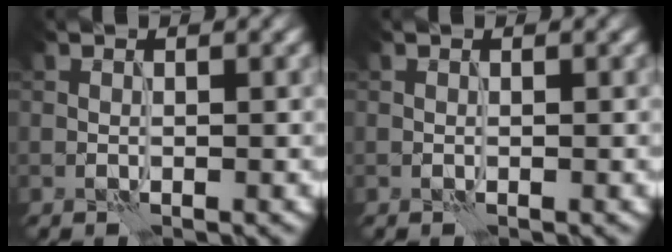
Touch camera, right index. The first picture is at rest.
{"total": 0.0}